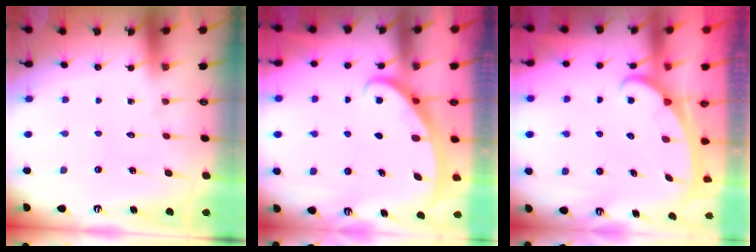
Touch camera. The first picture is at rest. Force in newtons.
{"total": 2.6, "press": 2.6, "slide": 0.3}
{"total": 2.3, "press": 2.3, "slide": 0.3}